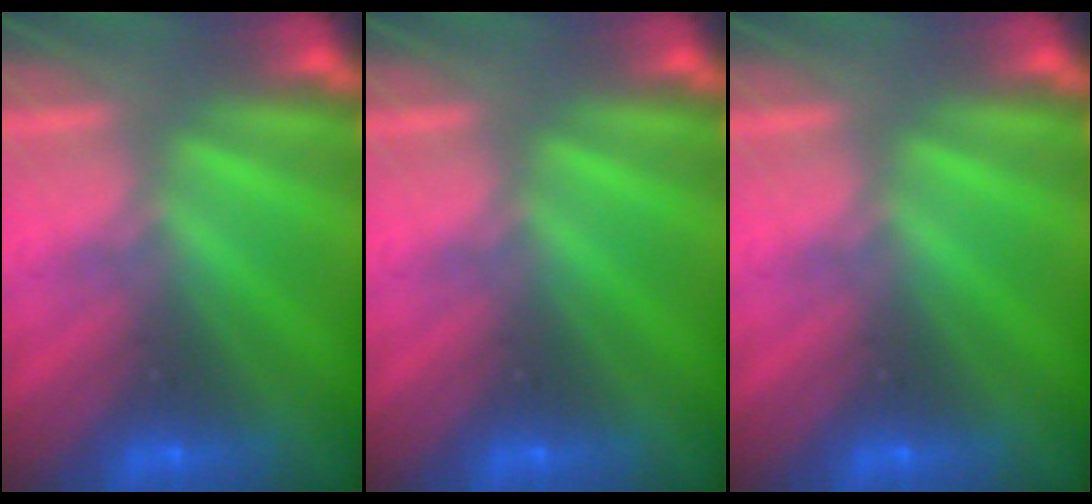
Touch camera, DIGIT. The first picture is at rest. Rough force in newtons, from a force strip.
{"total": 0.0}
{"total": 0.0}